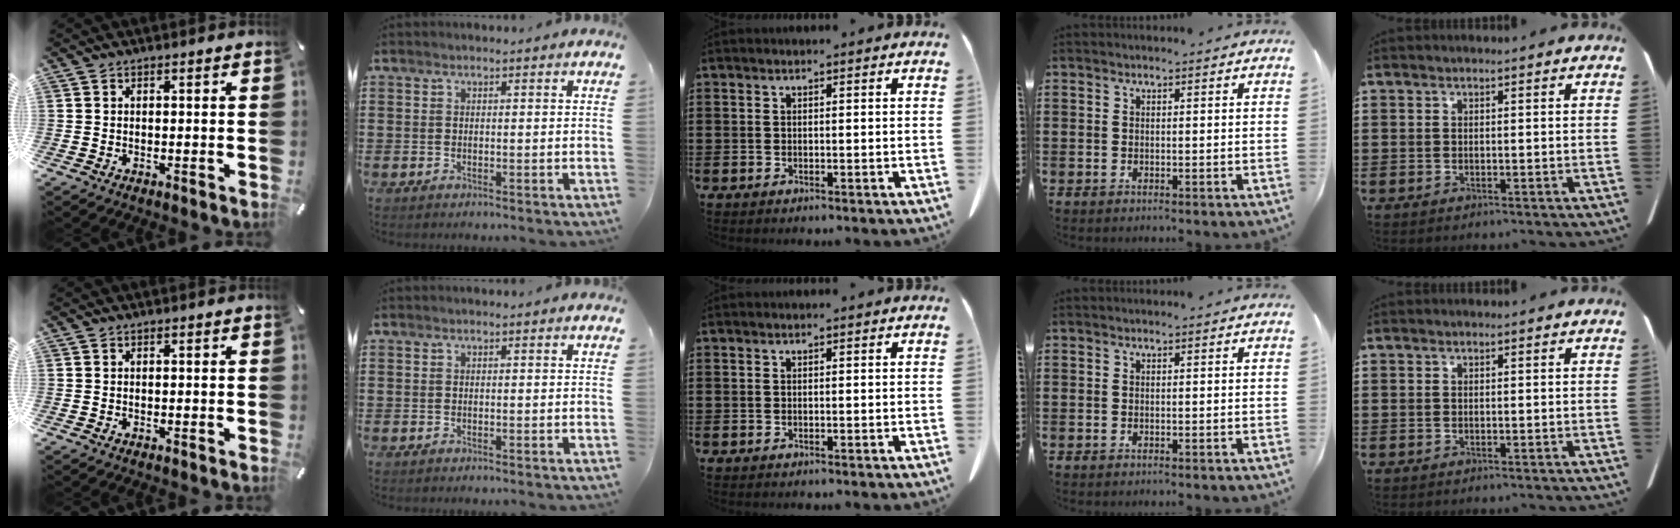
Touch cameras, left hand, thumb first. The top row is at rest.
{}